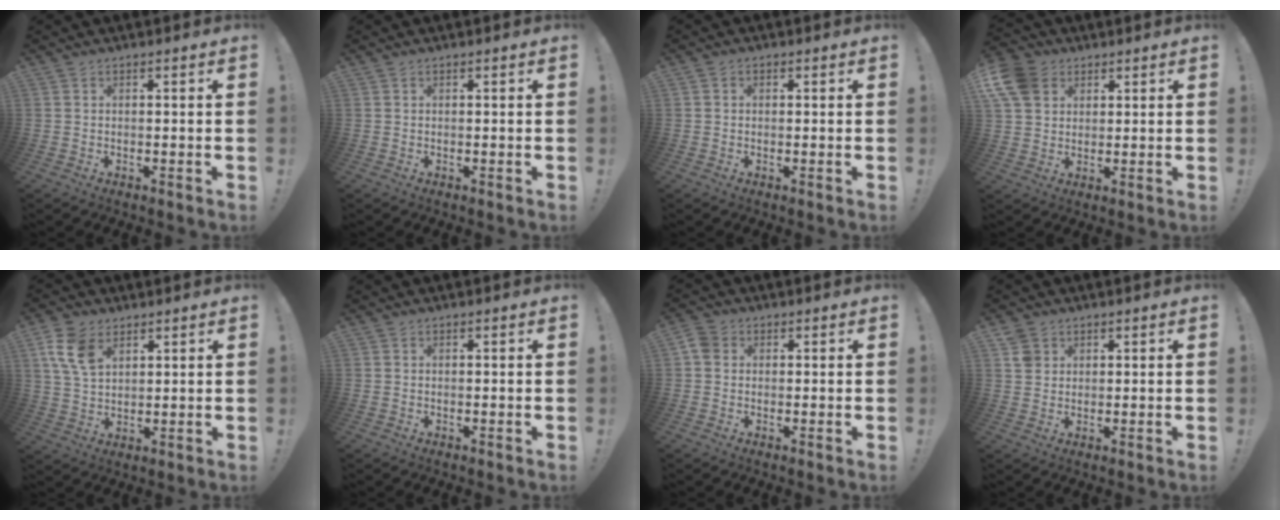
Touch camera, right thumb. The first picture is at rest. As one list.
[{"total": 0.0}, {"total": 1.0, "force": [-0.3, 0.9, 0.5], "torque": [-0.010, 0.006, -0.005]}, {"total": 9.9, "force": [4.2, 7.8, 4.6], "torque": [-0.087, -0.020, 0.084]}, {"total": 9.8, "force": [4.8, 6.2, 5.8], "torque": [-0.114, -0.006, 0.095]}, {"total": 0.0}, {"total": 4.1, "force": [0.7, 3.5, 2.0], "torque": [-0.037, 0.012, 0.017]}, {"total": 3.8, "force": [2.0, 3.1, 0.9], "torque": [-0.012, -0.002, 0.038]}]